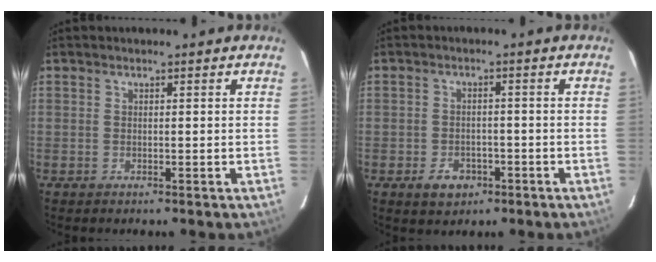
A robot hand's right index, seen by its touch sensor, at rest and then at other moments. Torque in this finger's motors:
{"motor_torque": [-0.01, -0.06, -0.14, -0.10]}